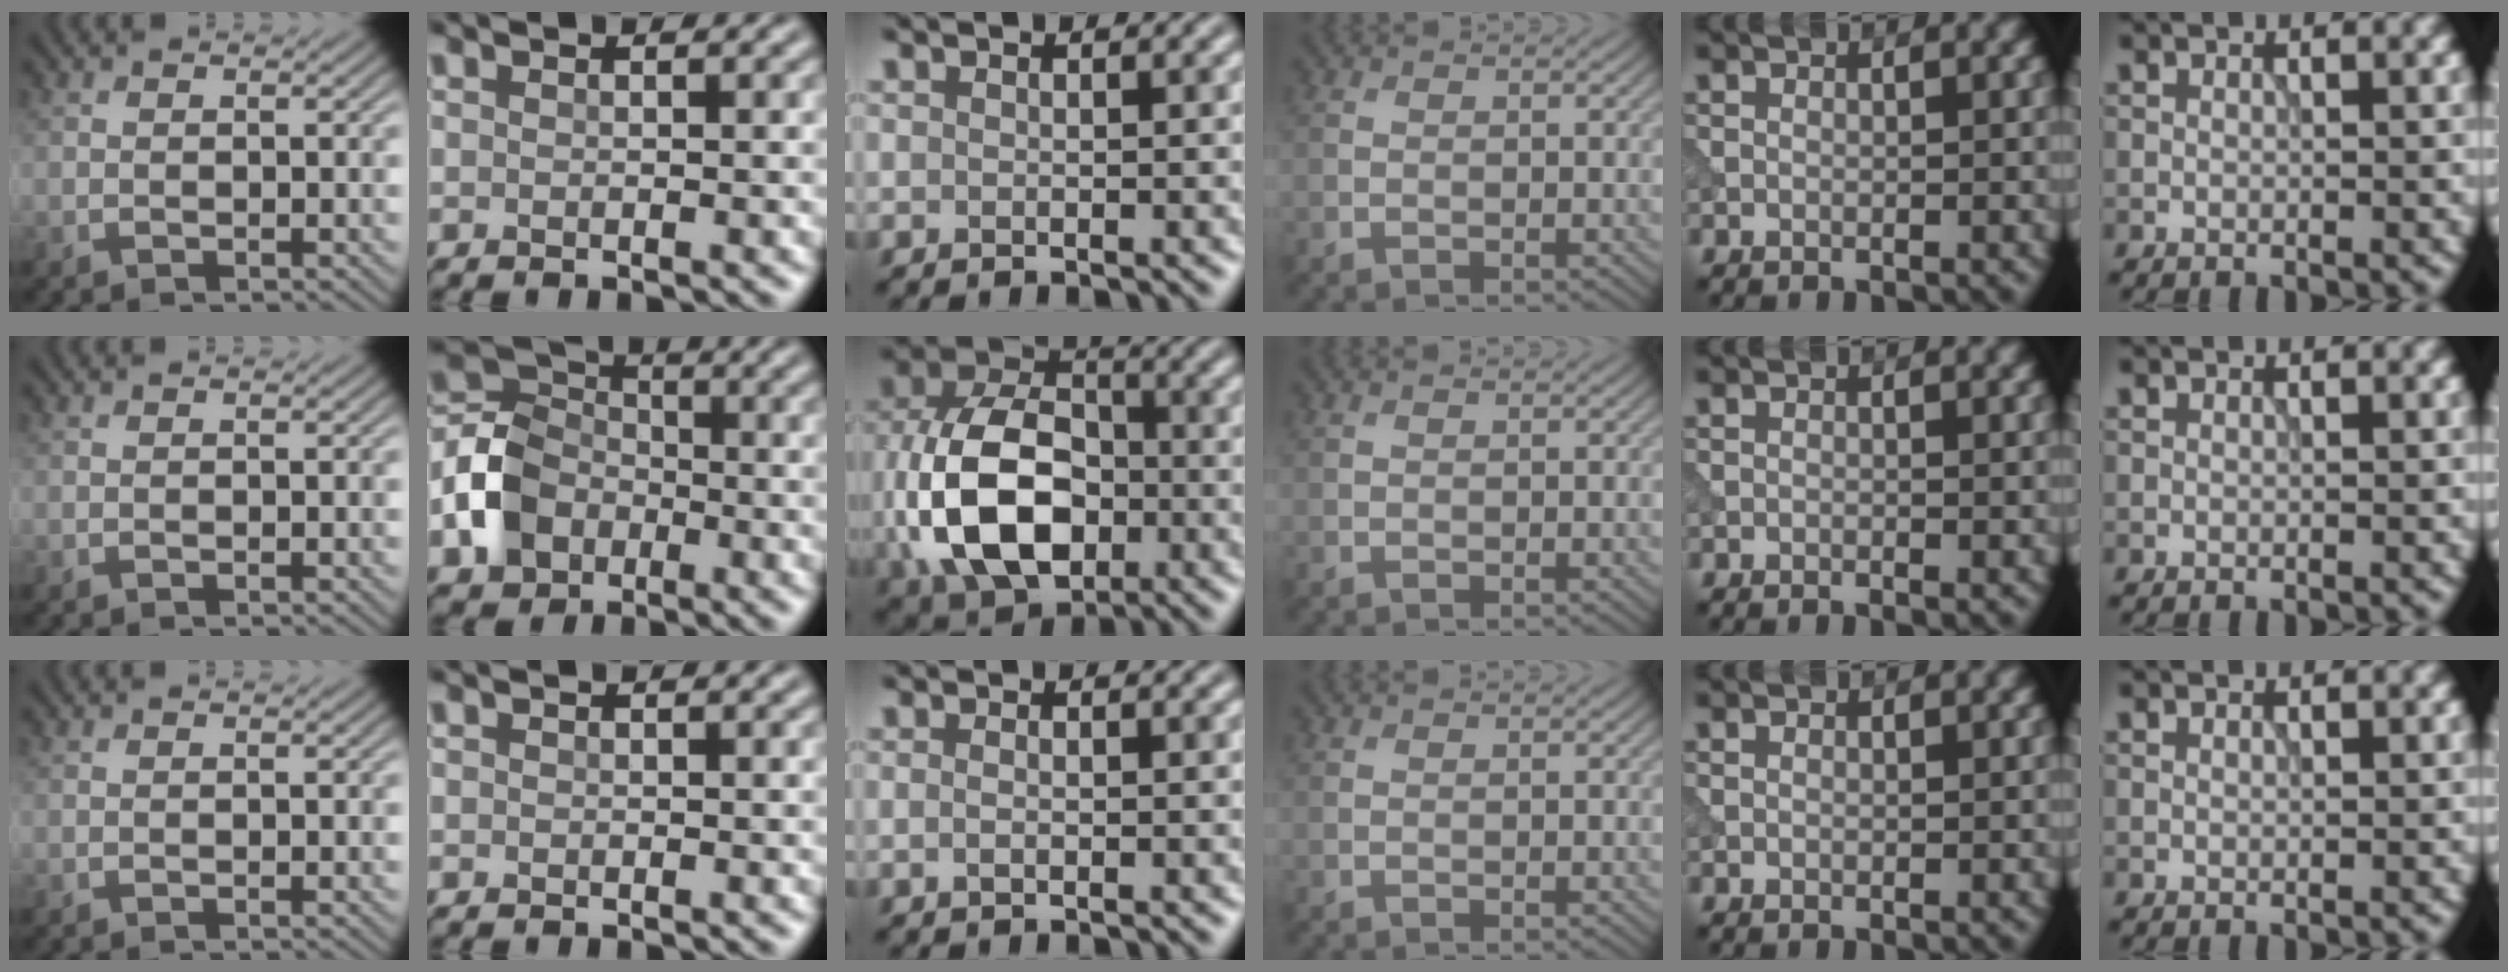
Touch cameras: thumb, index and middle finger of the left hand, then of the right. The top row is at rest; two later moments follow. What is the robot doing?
{"motion": "insert", "object": "power adapter"}